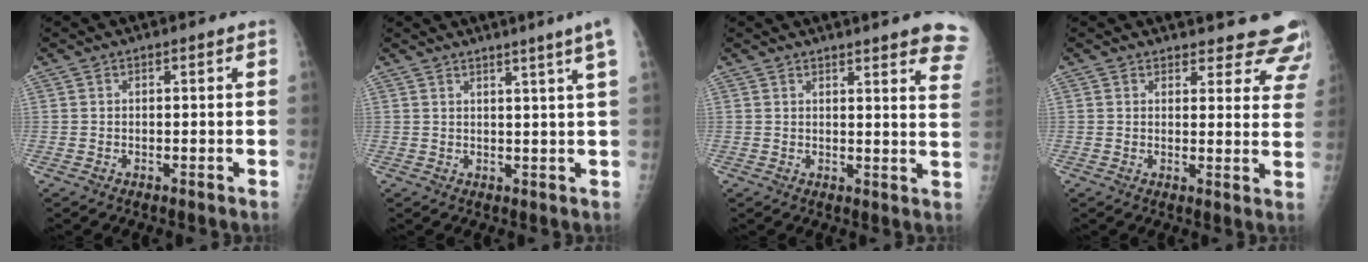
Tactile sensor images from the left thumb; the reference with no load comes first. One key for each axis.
{"total": 5.9, "fx": 3.8, "fy": -1.3, "fz": 4.3, "tx": -0.057, "ty": -0.016, "tz": 0.043}
{"total": 14.1, "fx": 11.2, "fy": 1.9, "fz": 8.3, "tx": -0.077, "ty": -0.055, "tz": 0.113}
{"total": 12.5, "fx": 11.9, "fy": 3.8, "fz": 1.1, "tx": 0.044, "ty": -0.086, "tz": 0.102}